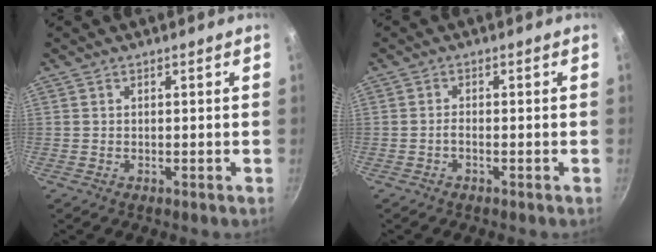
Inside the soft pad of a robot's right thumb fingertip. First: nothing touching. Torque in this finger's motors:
{"motor_torque": [-0.55, -0.27, 0.37, -0.32, 0.00]}